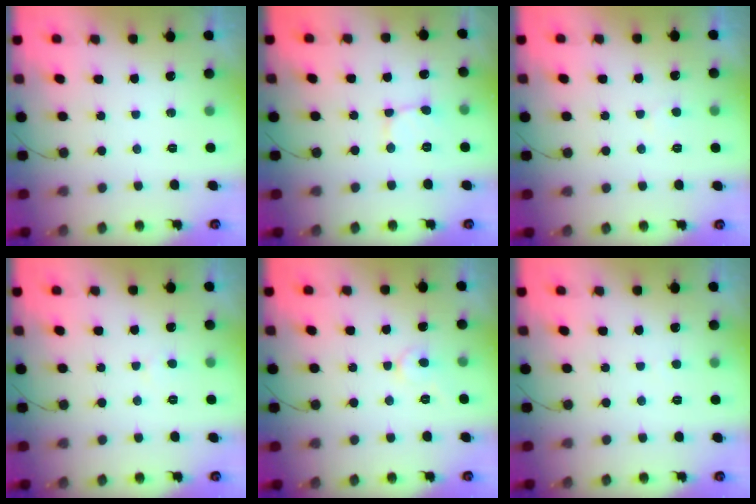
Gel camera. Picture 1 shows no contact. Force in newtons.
{"total": 1.9, "press": 1.9, "slide": 0.1}
{"total": 2.3, "press": 2.3, "slide": 0.3}
{"total": 1.1, "press": 1.1, "slide": 0.1}
{"total": 4.6, "press": 4.6, "slide": 0.4}
{"total": 1.7, "press": 1.7, "slide": 0.1}